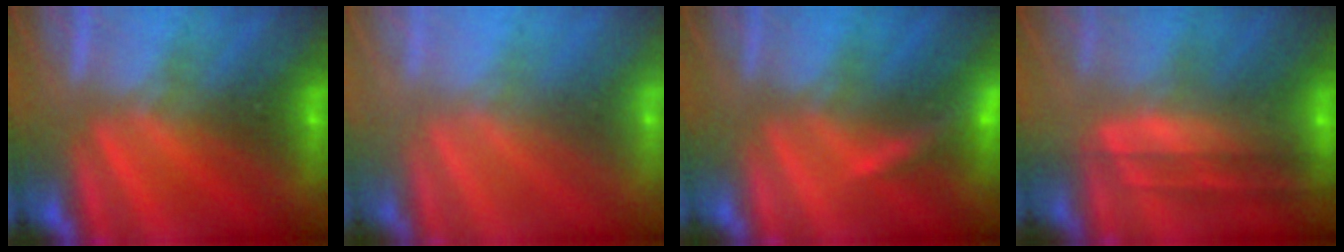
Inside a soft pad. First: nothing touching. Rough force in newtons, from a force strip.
{"total": 8.7}
{"total": 3.3}
{"total": 8.0}